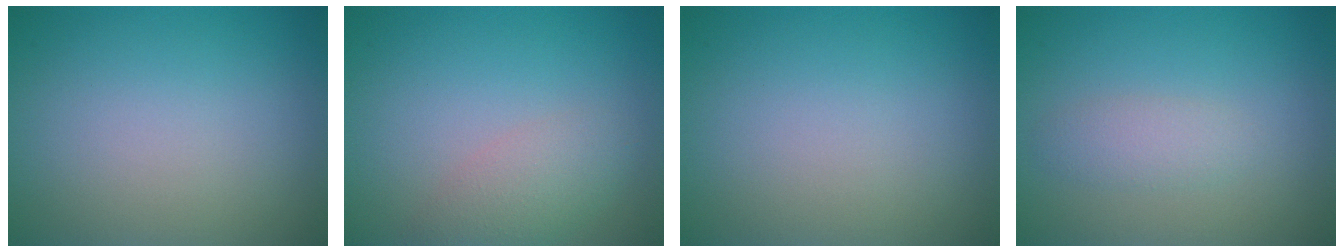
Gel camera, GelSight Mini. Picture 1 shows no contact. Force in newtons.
{"total": 2.8, "press": 2.8, "slide": 0.1}
{"total": 0.0}
{"total": 1.6, "press": 1.6, "slide": 0.0}